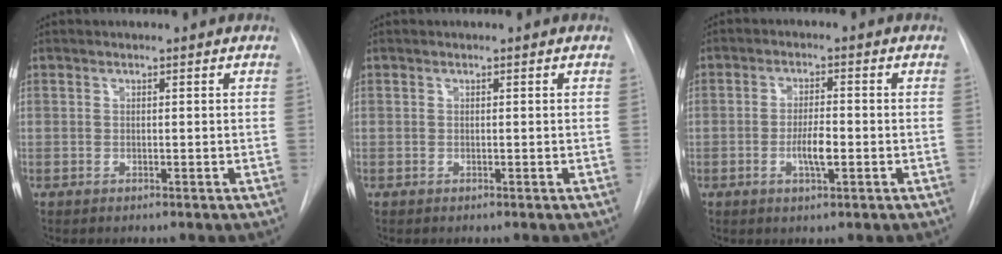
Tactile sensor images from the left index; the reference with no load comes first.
{"total": 0.0}
{"total": 4.1, "force": [-1.2, 1.0, 3.8], "torque": [-0.071, -0.001, -0.020]}